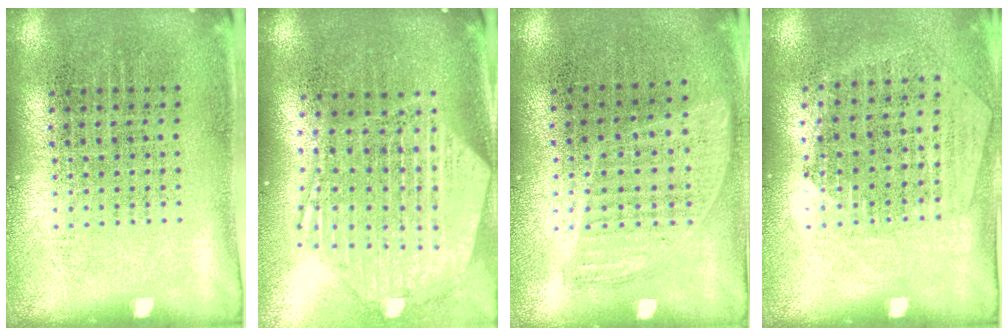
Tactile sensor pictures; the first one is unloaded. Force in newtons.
{"total": 2.7, "press": 2.2, "slide": 1.5}
{"total": 0.9, "press": 0.8, "slide": 0.4}
{"total": 1.3, "press": 1.1, "slide": 0.5}